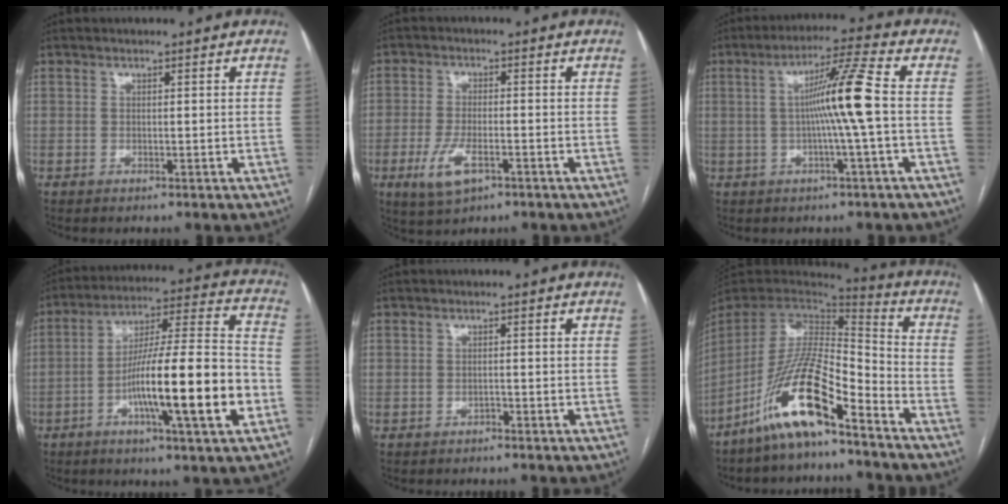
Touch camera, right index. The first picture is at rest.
{"total": 6.1, "force": [-2.8, 2.5, 4.8], "torque": [-0.102, -0.008, -0.046]}
{"total": 9.4, "force": [-0.1, -1.5, 9.2], "torque": [-0.160, 0.009, -0.001]}
{"total": 18.8, "force": [-5.7, 1.1, 17.9], "torque": [-0.290, 0.004, -0.090]}
{"total": 0.6, "force": [-0.4, 0.4, 0.1], "torque": [-0.003, 0.002, -0.009]}
{"total": 15.6, "force": [-10.1, 2.8, 11.5], "torque": [-0.230, 0.000, -0.188]}